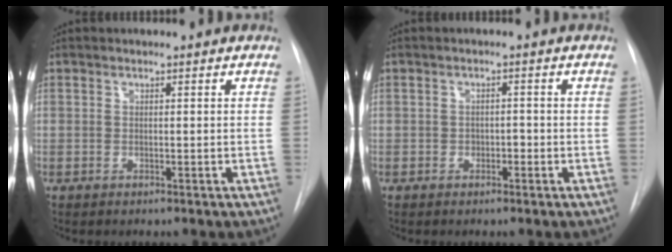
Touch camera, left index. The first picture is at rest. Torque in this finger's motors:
{"motor_torque": [0.03, 0.05, 0.00, -0.01]}